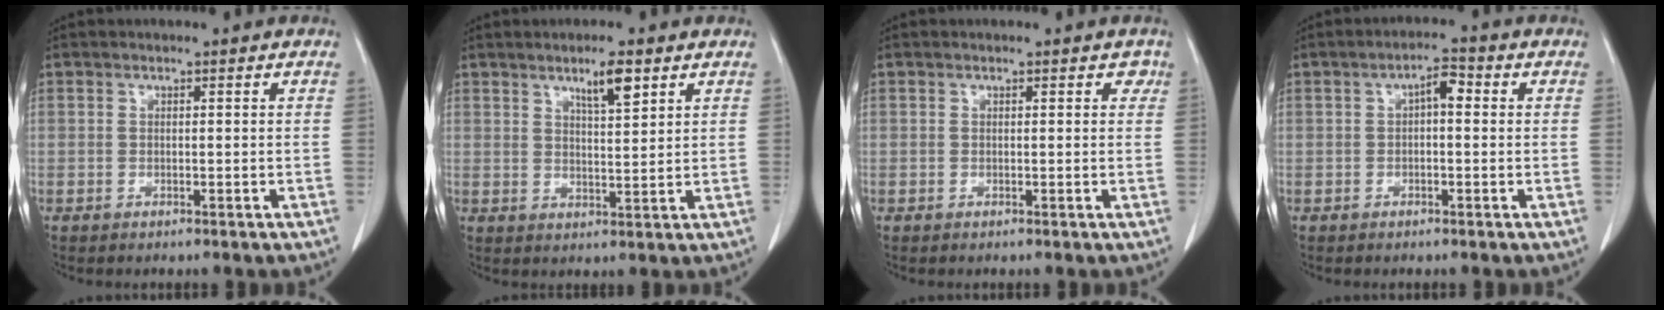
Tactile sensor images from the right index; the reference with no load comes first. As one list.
[{"total": 4.7, "force": [2.9, 0.7, 3.6], "torque": [-0.061, -0.002, 0.051]}, {"total": 1.1, "force": [0.6, 0.8, 0.5], "torque": [0.004, 0.003, 0.002]}, {"total": 3.3, "force": [0.5, 1.3, 3.0], "torque": [-0.048, 0.015, 0.005]}]